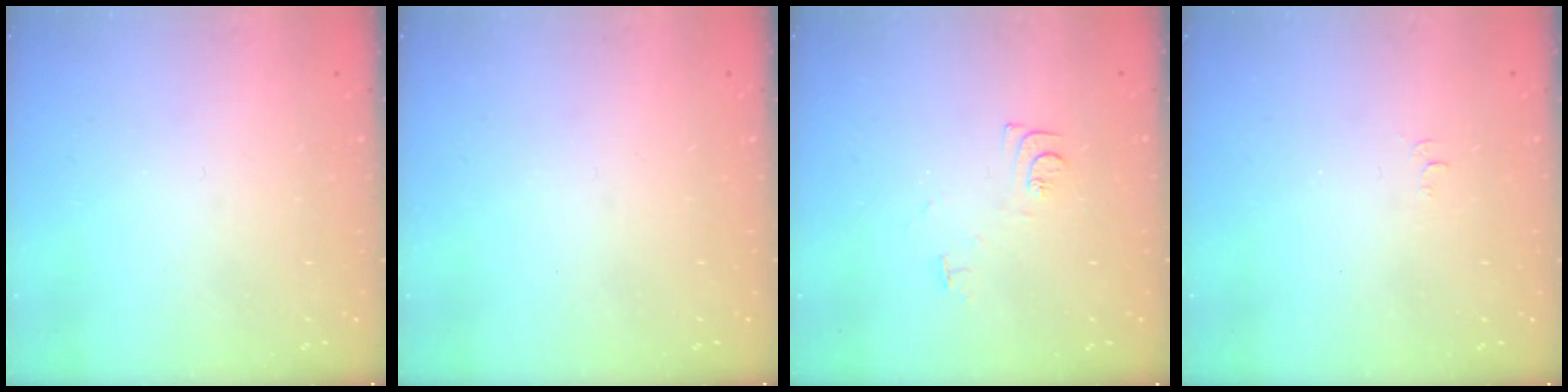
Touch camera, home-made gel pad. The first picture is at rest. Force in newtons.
{"total": 0.0}
{"total": 6.4, "press": 6.4, "slide": 0.7}
{"total": 3.9, "press": 3.8, "slide": 0.3}